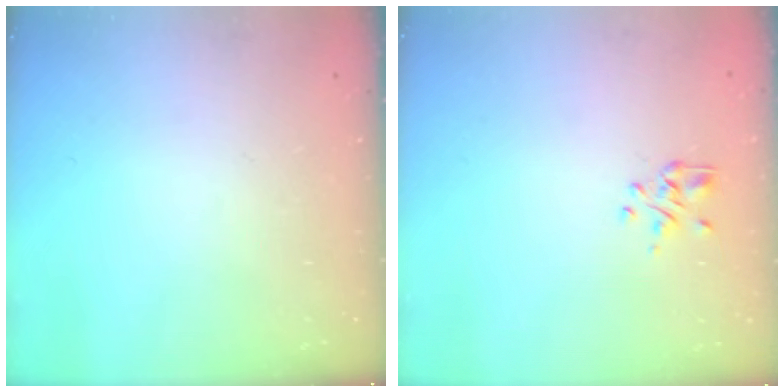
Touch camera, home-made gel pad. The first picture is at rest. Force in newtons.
{"total": 1.7, "press": 1.6, "slide": 0.6}